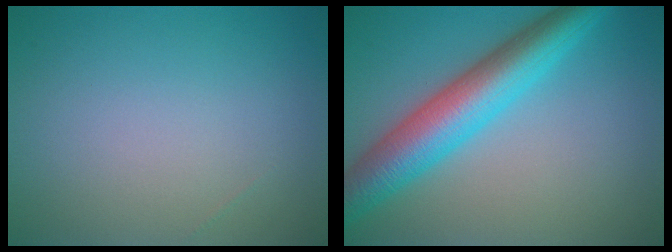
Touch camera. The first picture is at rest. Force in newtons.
{"total": 7.8, "press": 7.8, "slide": 0.1}